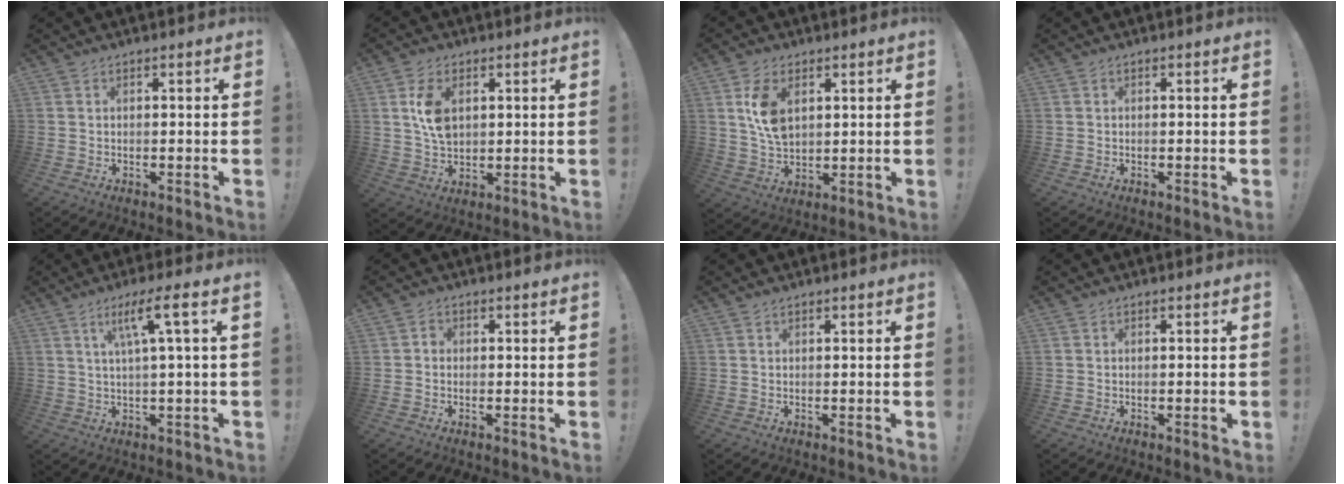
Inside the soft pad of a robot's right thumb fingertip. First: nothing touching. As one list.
[{"total": 8.3, "force": [2.4, 5.4, 5.8], "torque": [-0.092, -0.003, 0.043]}, {"total": 9.7, "force": [3.5, 6.2, 6.5], "torque": [-0.106, -0.006, 0.065]}, {"total": 0.0}, {"total": 8.5, "force": [2.8, -0.2, 8.1], "torque": [-0.148, 0.001, 0.038]}, {"total": 1.4, "force": [-0.5, 1.1, 0.7], "torque": [-0.006, 0.003, -0.012]}, {"total": 0.6, "force": [0.6, 0.1, 0.1], "torque": [0.007, -0.003, 0.010]}, {"total": 0.9, "force": [-0.4, 0.1, 0.8], "torque": [-0.018, 0.002, -0.006]}]